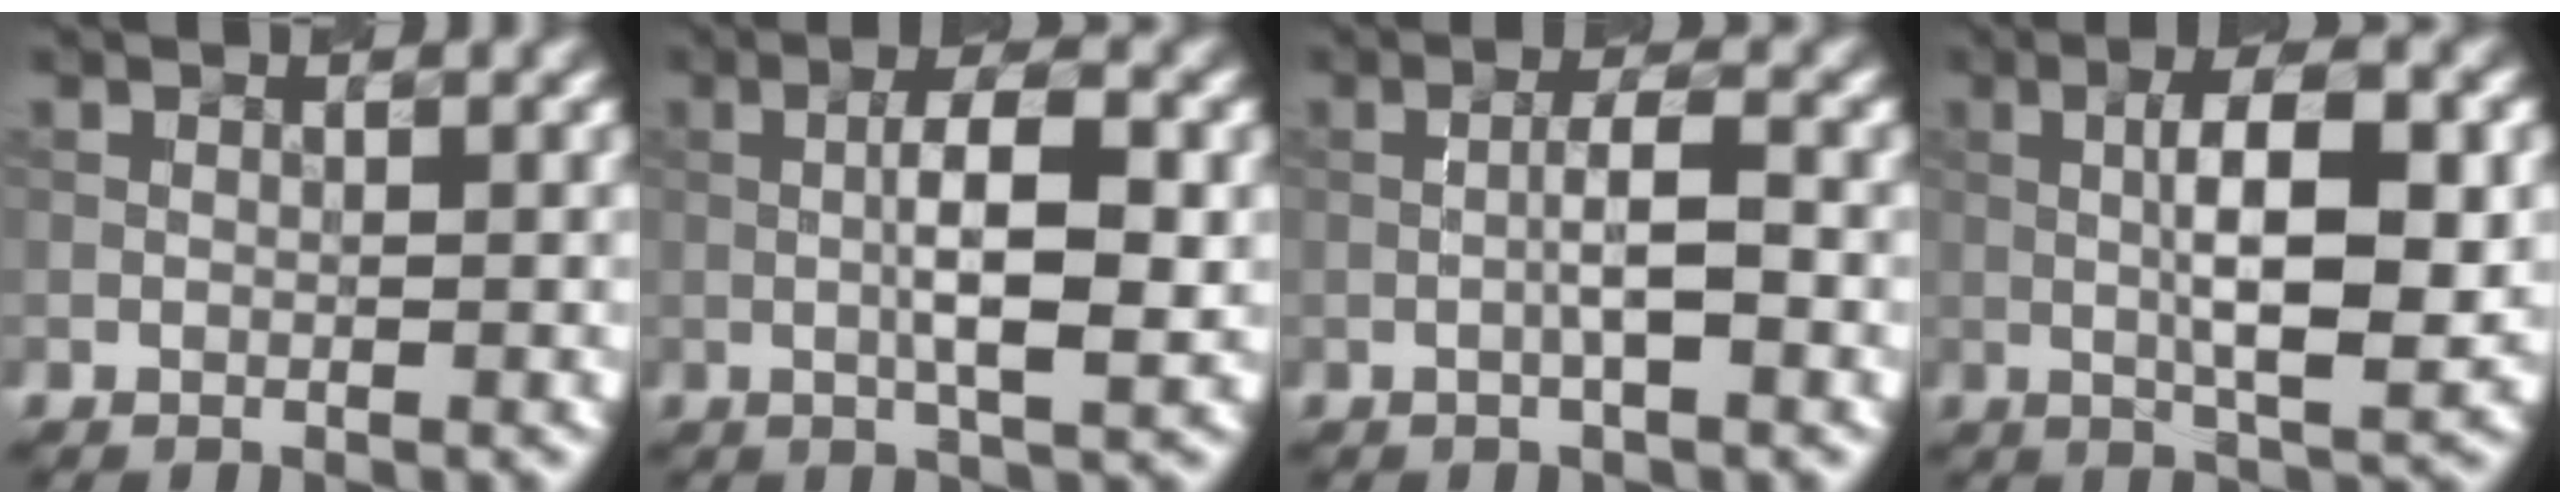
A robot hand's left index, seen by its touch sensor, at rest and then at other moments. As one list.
[{"total": 5.9, "force": [0.0, 1.4, 5.7], "torque": [-0.101, 0.004, -0.004]}, {"total": 2.8, "force": [-0.6, 0.4, 2.7], "torque": [-0.048, 0.007, -0.014]}, {"total": 7.8, "force": [0.4, 2.1, 7.5], "torque": [-0.122, 0.004, 0.004]}]